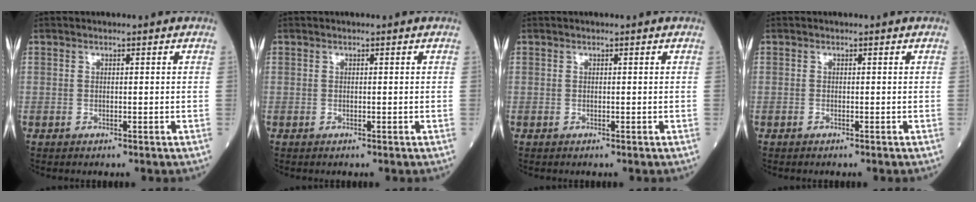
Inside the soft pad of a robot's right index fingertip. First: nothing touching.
{"total": 0.0}
{"total": 0.0}
{"total": 0.0}